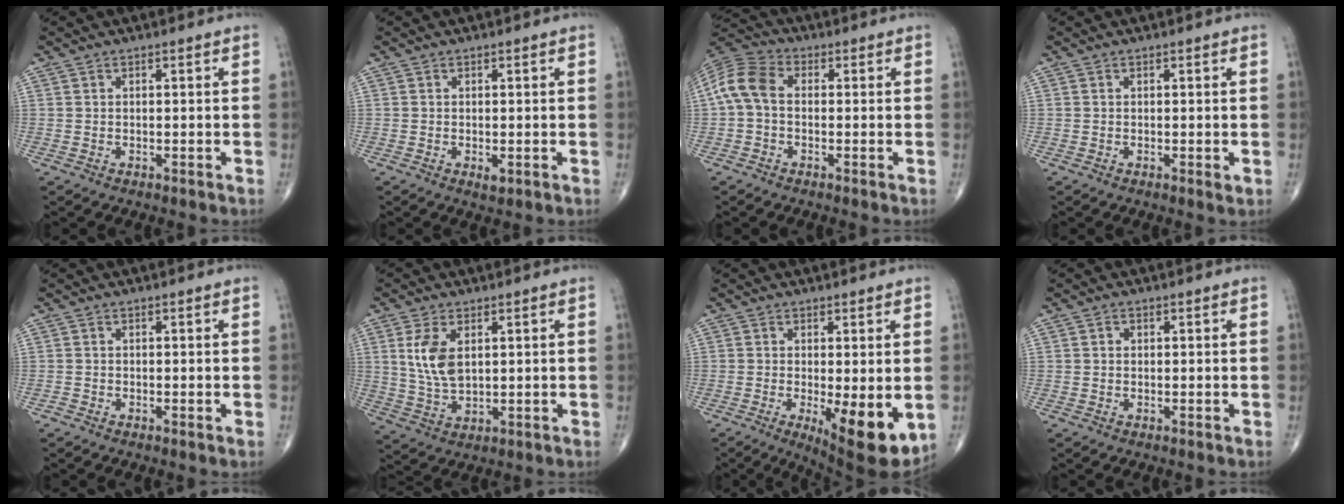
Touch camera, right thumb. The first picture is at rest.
{"total": 1.2, "force": [-0.2, 0.5, 1.0], "torque": [-0.016, -0.004, -0.004]}
{"total": 8.2, "force": [-0.1, 5.5, 6.1], "torque": [-0.123, 0.023, -0.016]}
{"total": 0.8, "force": [-0.1, 0.2, 0.8], "torque": [-0.011, -0.003, -0.003]}
{"total": 0.6, "force": [-0.4, 0.3, 0.4], "torque": [-0.007, -0.002, -0.012]}
{"total": 8.0, "force": [2.2, 4.3, 6.3], "torque": [-0.126, -0.010, 0.051]}
{"total": 11.0, "force": [-2.4, 3.4, 10.1], "torque": [-0.140, -0.025, -0.026]}
{"total": 0.8, "force": [0.1, 0.7, 0.3], "torque": [-0.003, 0.001, 0.000]}